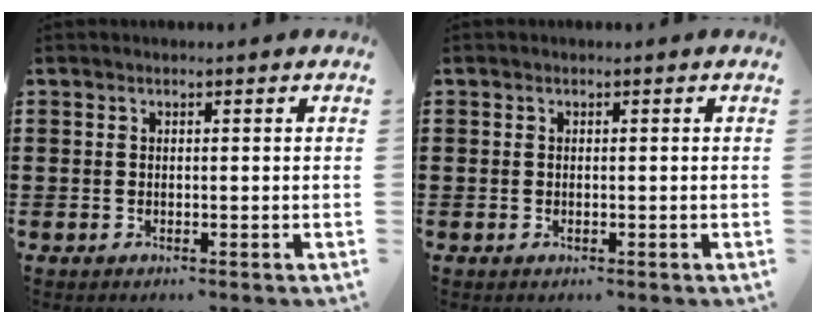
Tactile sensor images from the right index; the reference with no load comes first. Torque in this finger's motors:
{"motor_torque": [0.23, 0.18, 0.02, -0.02]}